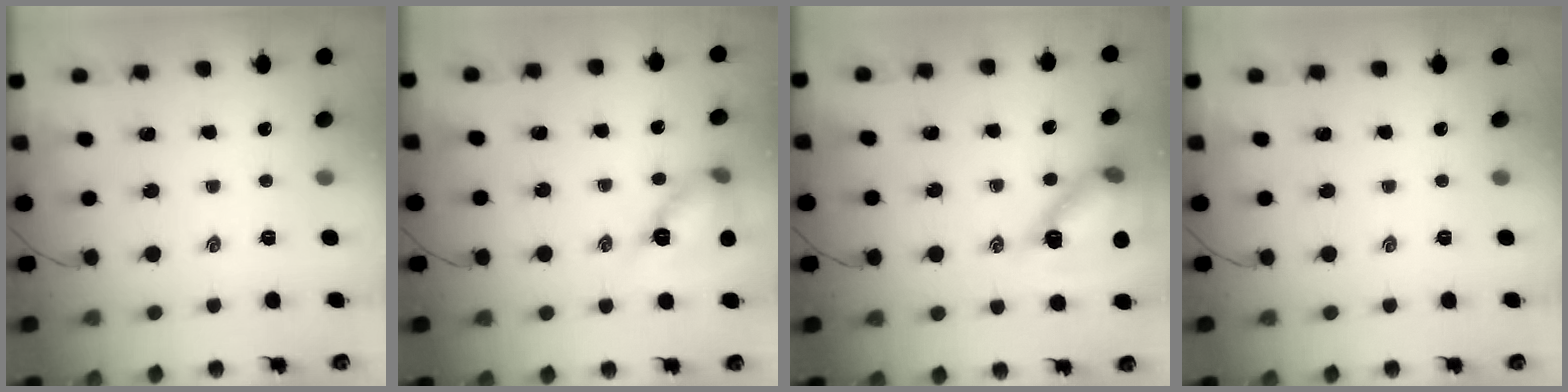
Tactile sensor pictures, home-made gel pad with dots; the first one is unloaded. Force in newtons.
{"total": 12.4, "press": 12.0, "slide": 3.1}
{"total": 16.7, "press": 16.6, "slide": 1.8}
{"total": 0.0}